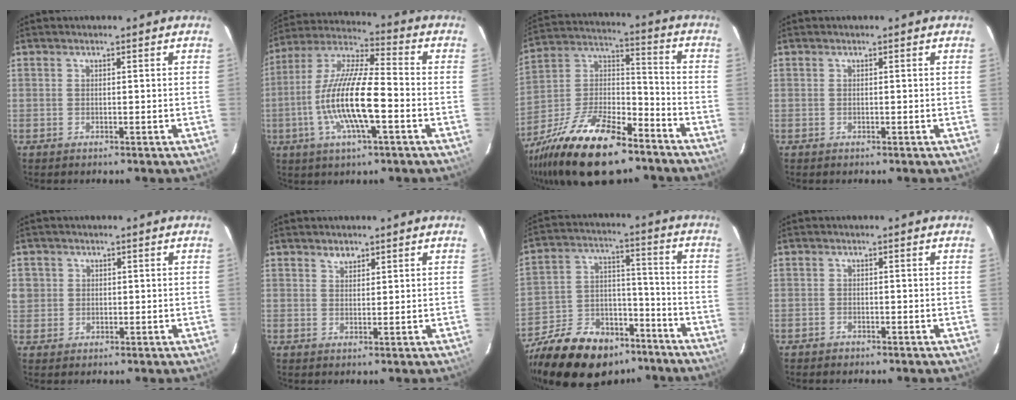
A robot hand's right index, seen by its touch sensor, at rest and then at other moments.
{"total": 15.6, "force": [-4.1, 3.4, 14.6], "torque": [-0.290, -0.003, -0.084]}
{"total": 22.7, "force": [-14.5, 9.2, 14.8], "torque": [-0.297, -0.002, -0.249]}
{"total": 0.0}
{"total": 4.1, "force": [0.5, 3.9, 1.0], "torque": [-0.017, 0.008, 0.012]}
{"total": 1.9, "force": [1.4, 1.1, 0.6], "torque": [-0.007, 0.003, 0.025]}
{"total": 23.4, "force": [-16.0, 12.5, 11.6], "torque": [-0.255, 0.008, -0.253]}
{"total": 1.0, "force": [-0.8, 0.6, 0.0], "torque": [-0.002, 0.005, -0.015]}